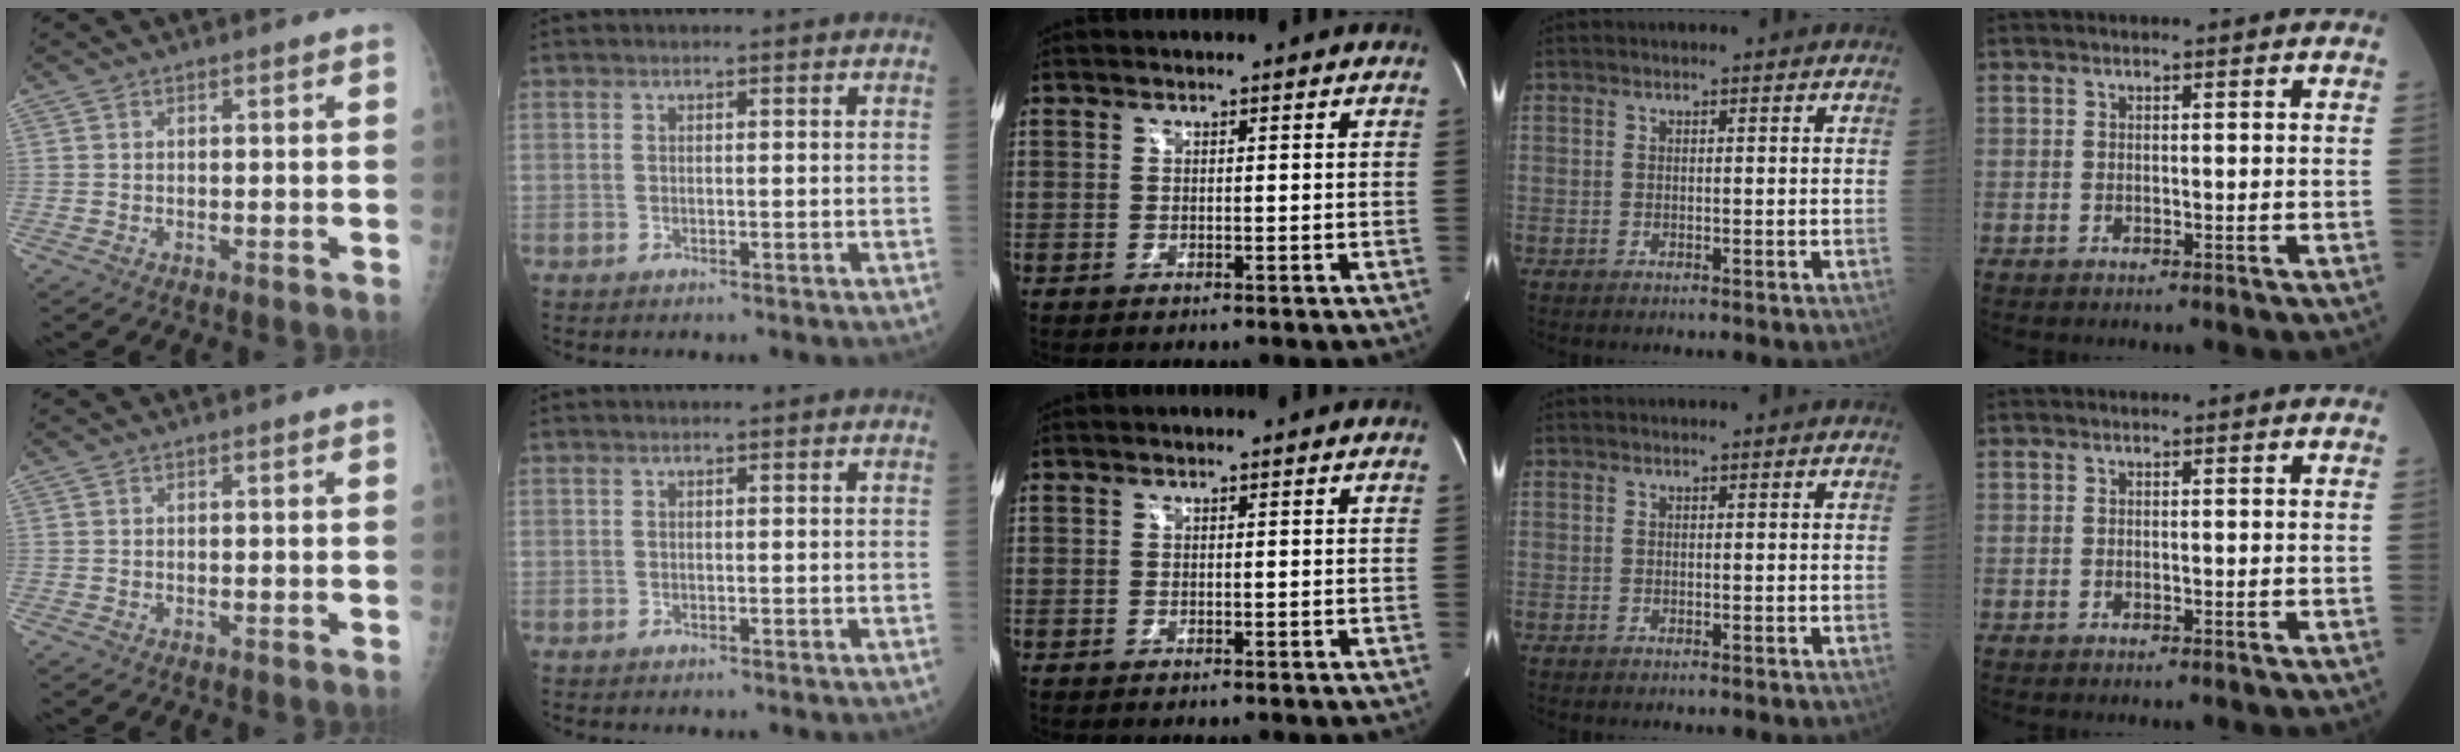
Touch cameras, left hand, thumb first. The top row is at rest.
{}